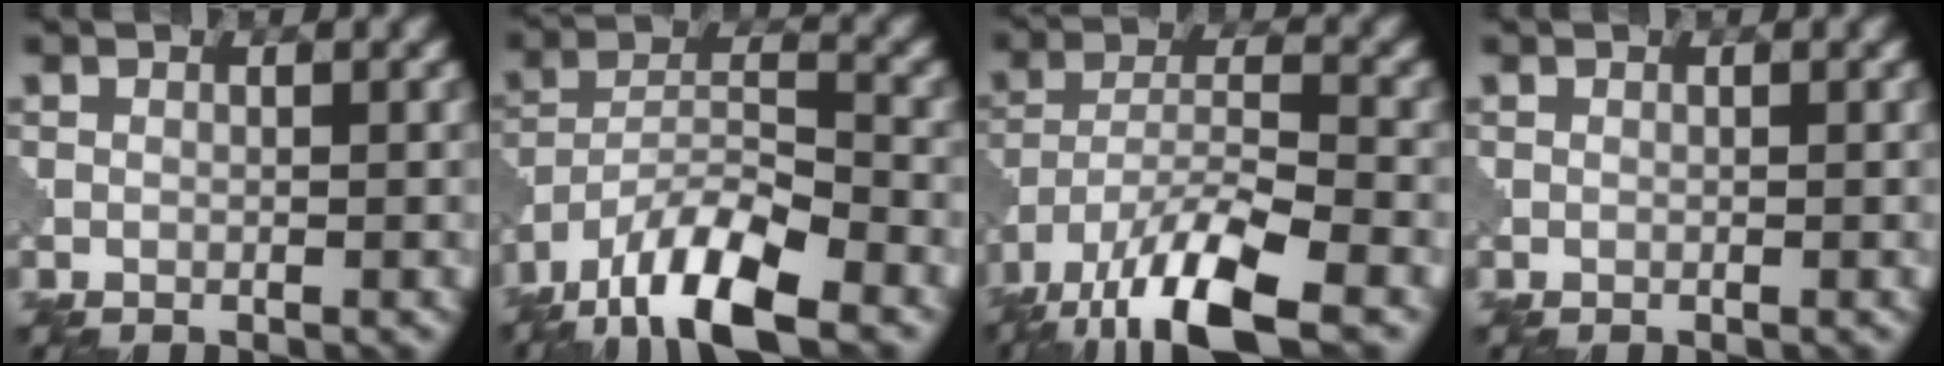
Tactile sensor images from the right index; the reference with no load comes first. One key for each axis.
{"total": 10.5, "fx": -7.6, "fy": 3.0, "fz": 6.6, "tx": -0.110, "ty": 0.002, "tz": -0.147}
{"total": 11.8, "fx": -8.1, "fy": 3.4, "fz": 7.8, "tx": -0.146, "ty": -0.008, "tz": -0.158}
{"total": 0.0}